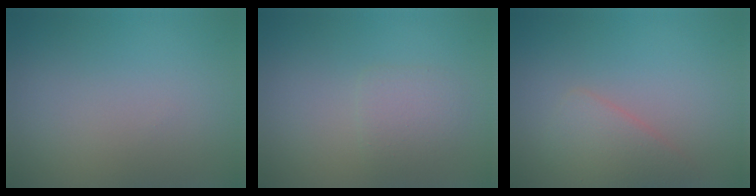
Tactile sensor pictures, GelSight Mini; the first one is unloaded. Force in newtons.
{"total": 1.9, "press": 1.9, "slide": 0.1}
{"total": 2.5, "press": 2.5, "slide": 0.1}